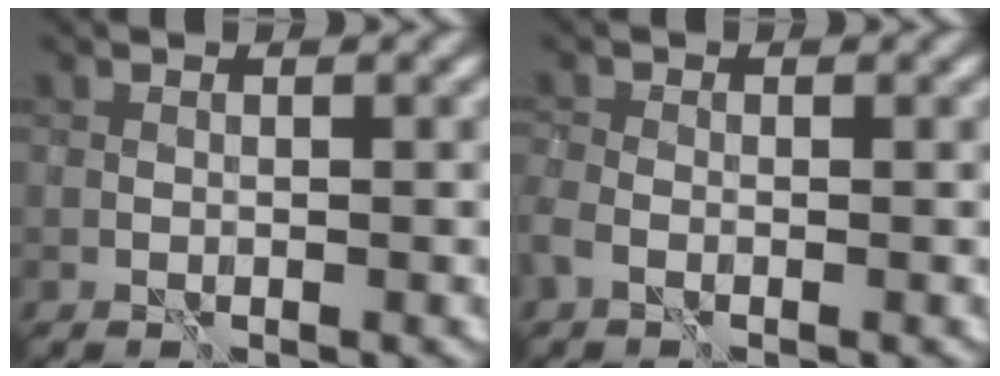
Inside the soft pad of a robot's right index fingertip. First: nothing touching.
{"total": 1.1, "force": [-0.7, 0.5, 0.5], "torque": [-0.016, -0.003, -0.018]}